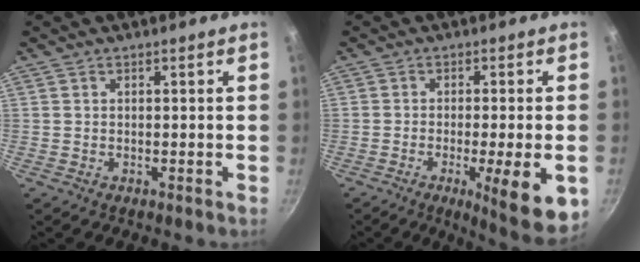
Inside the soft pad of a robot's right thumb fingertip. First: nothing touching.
{"total": 11.5, "force": [-3.6, 2.0, 10.7], "torque": [-0.145, 0.001, -0.047]}